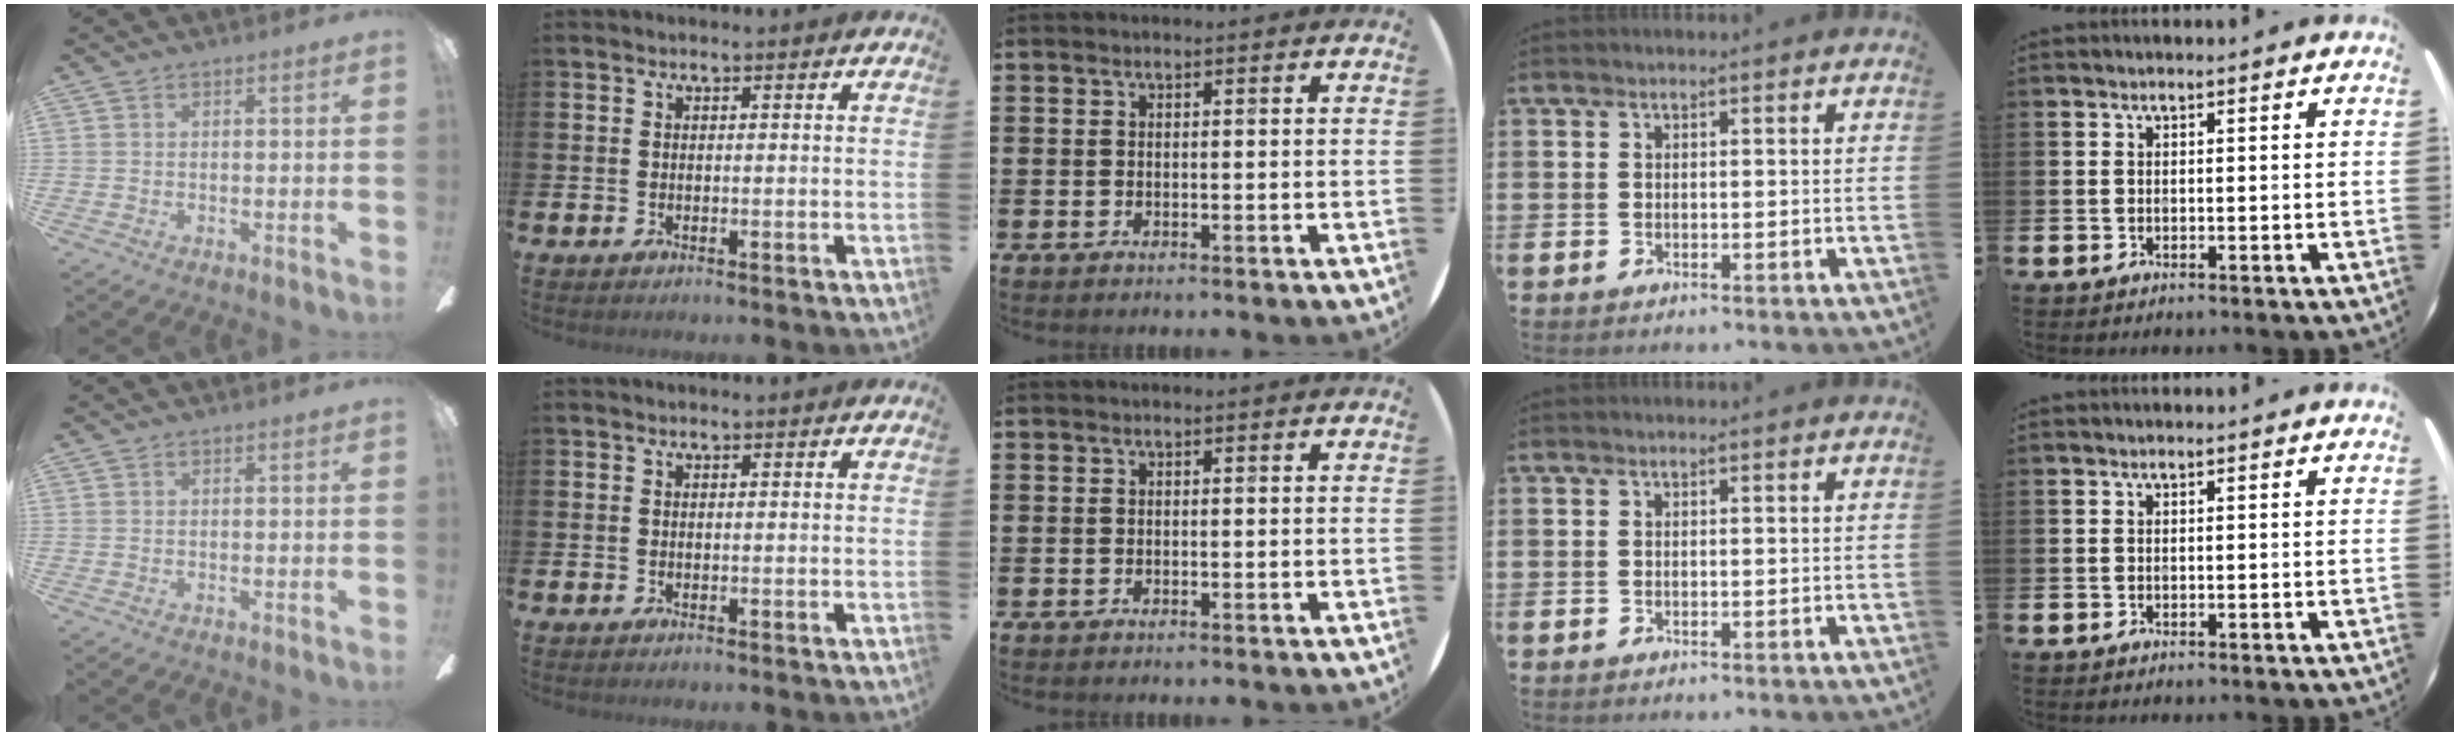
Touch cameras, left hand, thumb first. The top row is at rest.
{}